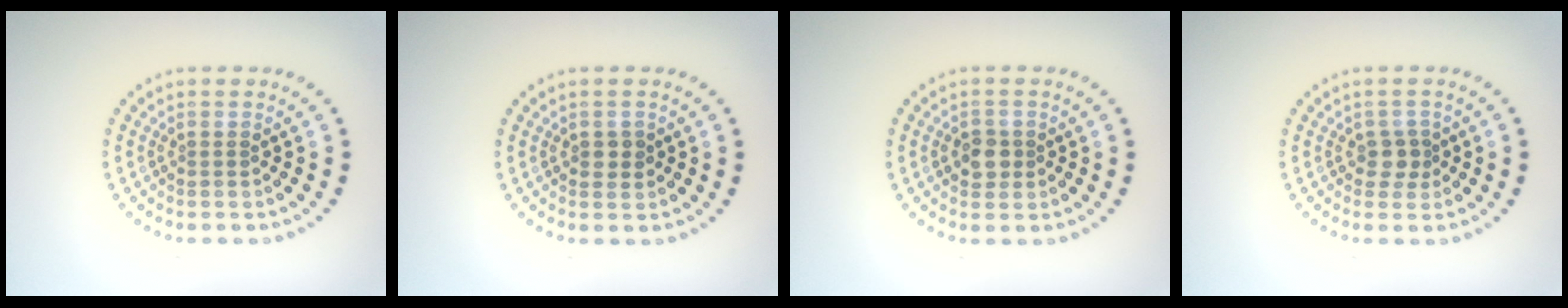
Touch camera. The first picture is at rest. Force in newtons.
{"total": 1.3, "press": 1.3, "slide": 0.2}
{"total": 2.0, "press": 1.9, "slide": 0.4}
{"total": 1.7, "press": 1.5, "slide": 0.9}